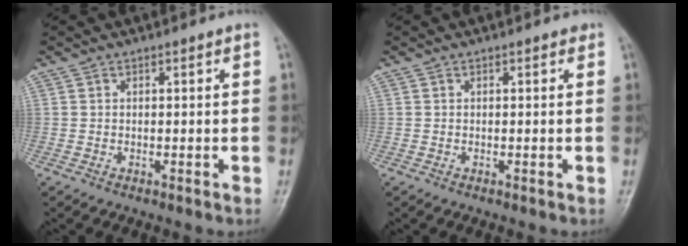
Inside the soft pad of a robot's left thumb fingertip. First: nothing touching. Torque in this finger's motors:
{"motor_torque": [0.01, -0.10, 0.15, 0.00, 0.00]}